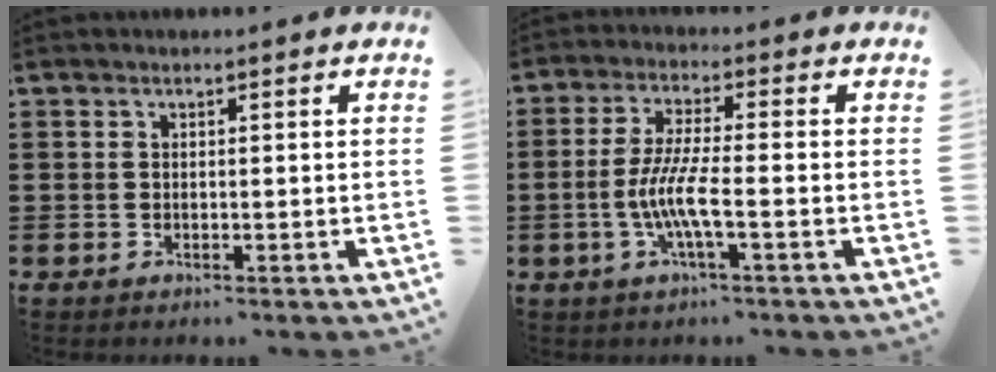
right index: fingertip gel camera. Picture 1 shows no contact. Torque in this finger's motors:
{"motor_torque": [2.14, 0.00, 0.86, 0.21]}